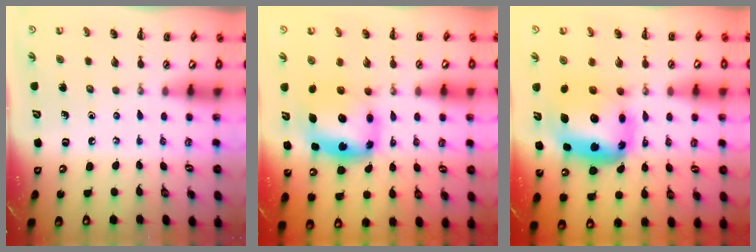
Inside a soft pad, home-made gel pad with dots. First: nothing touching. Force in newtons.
{"total": 6.3, "press": 6.1, "slide": 1.6}
{"total": 9.1, "press": 8.8, "slide": 2.4}